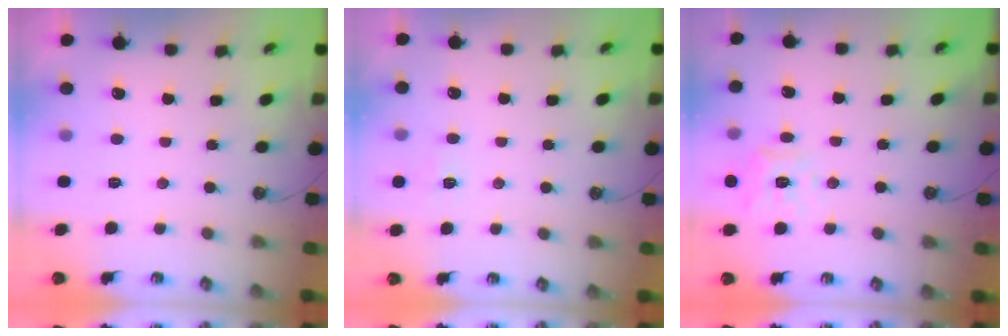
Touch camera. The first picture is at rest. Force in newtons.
{"total": 2.9, "press": 2.9, "slide": 0.4}
{"total": 11.4, "press": 11.3, "slide": 1.4}